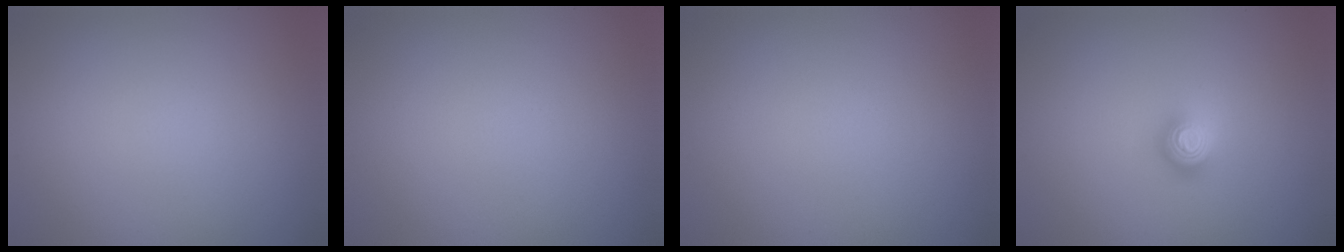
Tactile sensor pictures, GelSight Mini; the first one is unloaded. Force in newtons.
{"total": 0.0}
{"total": 0.0}
{"total": 2.2, "press": 1.4, "slide": 1.7}